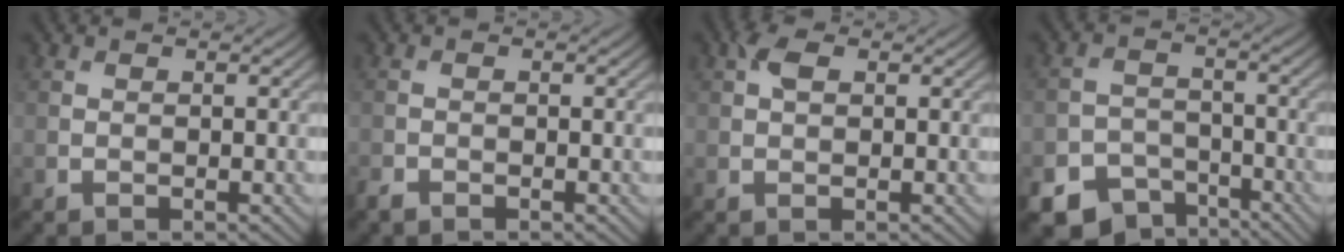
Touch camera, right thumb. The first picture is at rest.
{"total": 1.0, "force": [-0.9, 0.4, 0.2], "torque": [-0.006, -0.002, -0.021]}
{"total": 2.2, "force": [0.8, 1.2, 1.7], "torque": [-0.037, 0.006, 0.011]}
{"total": 8.5, "force": [-6.4, 4.9, 2.6], "torque": [-0.054, -0.024, -0.103]}